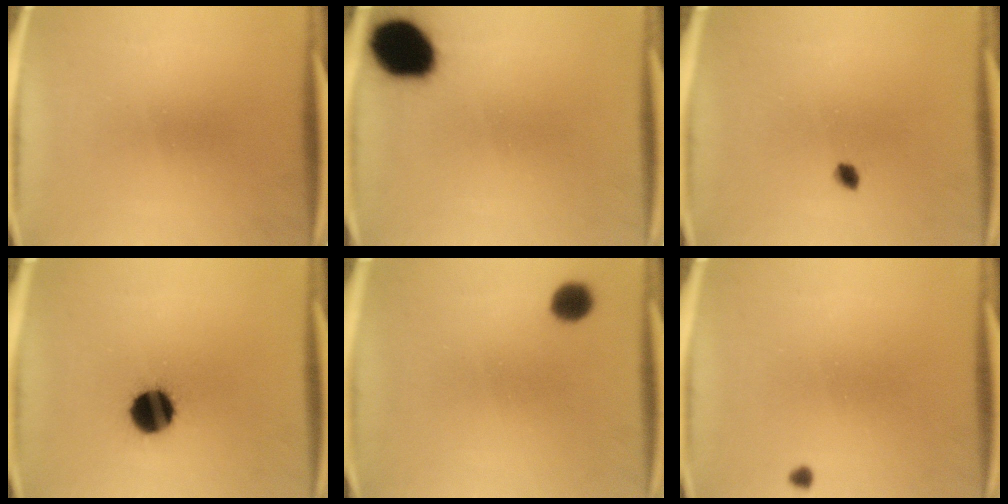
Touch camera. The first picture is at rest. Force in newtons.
{"total": 14.4}
{"total": 1.5}
{"total": 10.9}
{"total": 4.1}
{"total": 0.7}